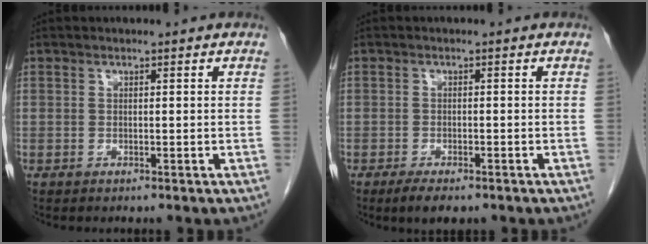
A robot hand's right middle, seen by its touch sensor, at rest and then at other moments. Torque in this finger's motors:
{"motor_torque": [0.53, -0.01, -0.01, -0.01]}